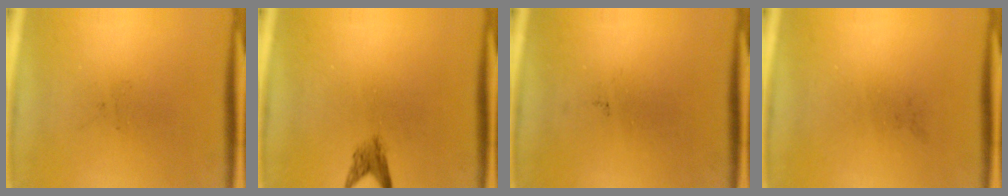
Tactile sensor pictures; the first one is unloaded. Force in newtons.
{"total": 2.0}
{"total": 0.0}
{"total": 0.0}